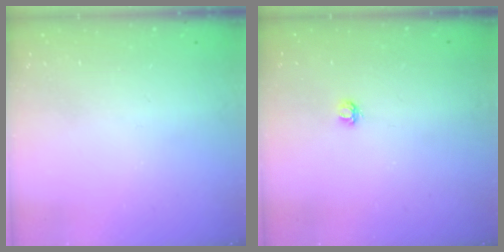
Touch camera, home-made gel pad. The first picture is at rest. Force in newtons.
{"total": 3.2, "press": 3.2, "slide": 0.3}